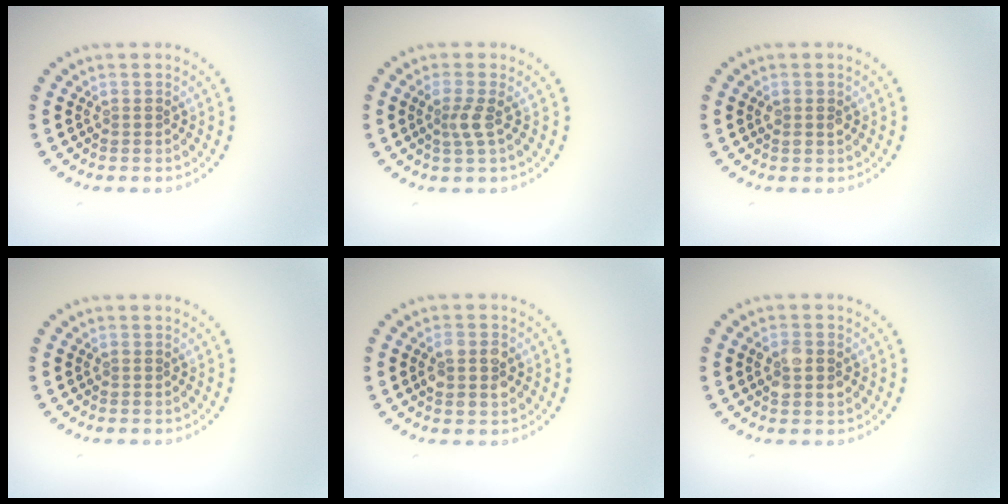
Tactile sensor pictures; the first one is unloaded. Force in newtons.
{"total": 1.9, "press": 1.4, "slide": 1.3}
{"total": 1.2, "press": 1.1, "slide": 0.3}
{"total": 0.0}
{"total": 2.8, "press": 2.8, "slide": 0.2}
{"total": 2.4, "press": 2.4, "slide": 0.2}